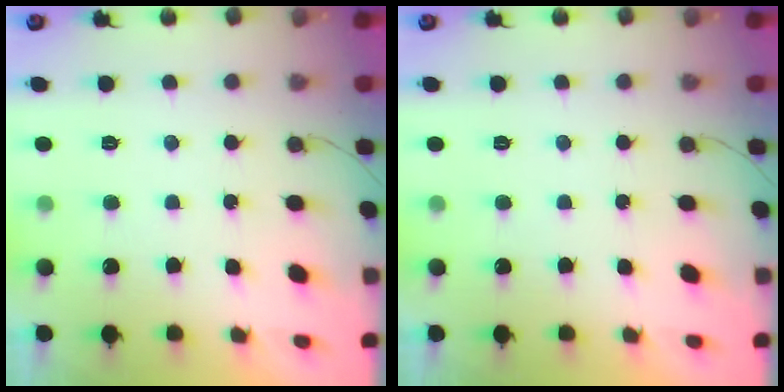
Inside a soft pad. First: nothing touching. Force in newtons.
{"total": 0.0}